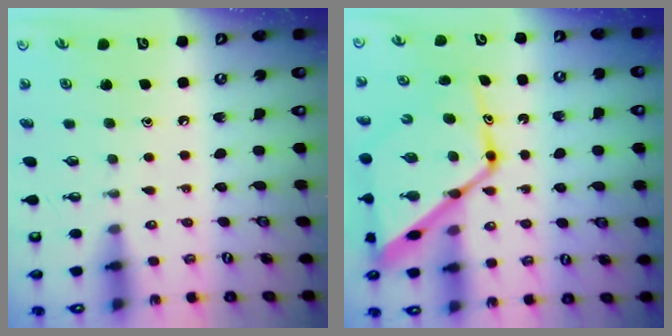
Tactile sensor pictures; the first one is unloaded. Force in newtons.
{"total": 20.0, "press": 19.9, "slide": 2.0}